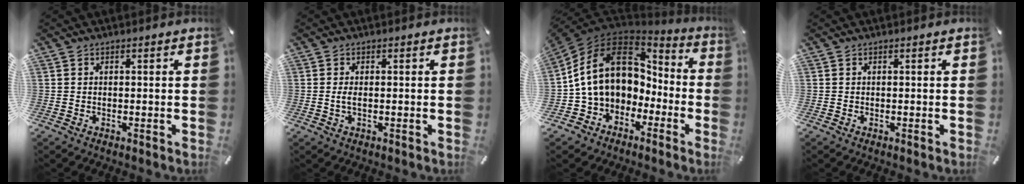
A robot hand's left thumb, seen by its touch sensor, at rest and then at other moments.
{"total": 1.9, "force": [-0.1, 0.6, 1.7], "torque": [-0.033, -0.001, -0.002]}
{"total": 16.8, "force": [2.2, 13.0, 10.3], "torque": [-0.224, 0.005, 0.038]}
{"total": 0.0}